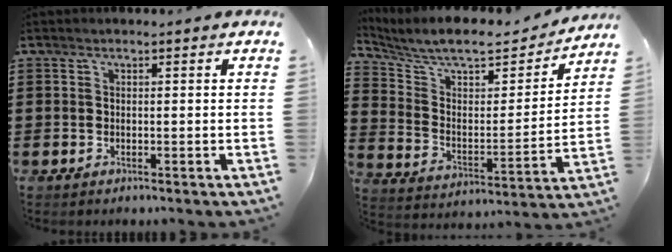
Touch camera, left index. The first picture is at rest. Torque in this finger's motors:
{"motor_torque": [1.07, -1.07, 0.16, 0.08]}